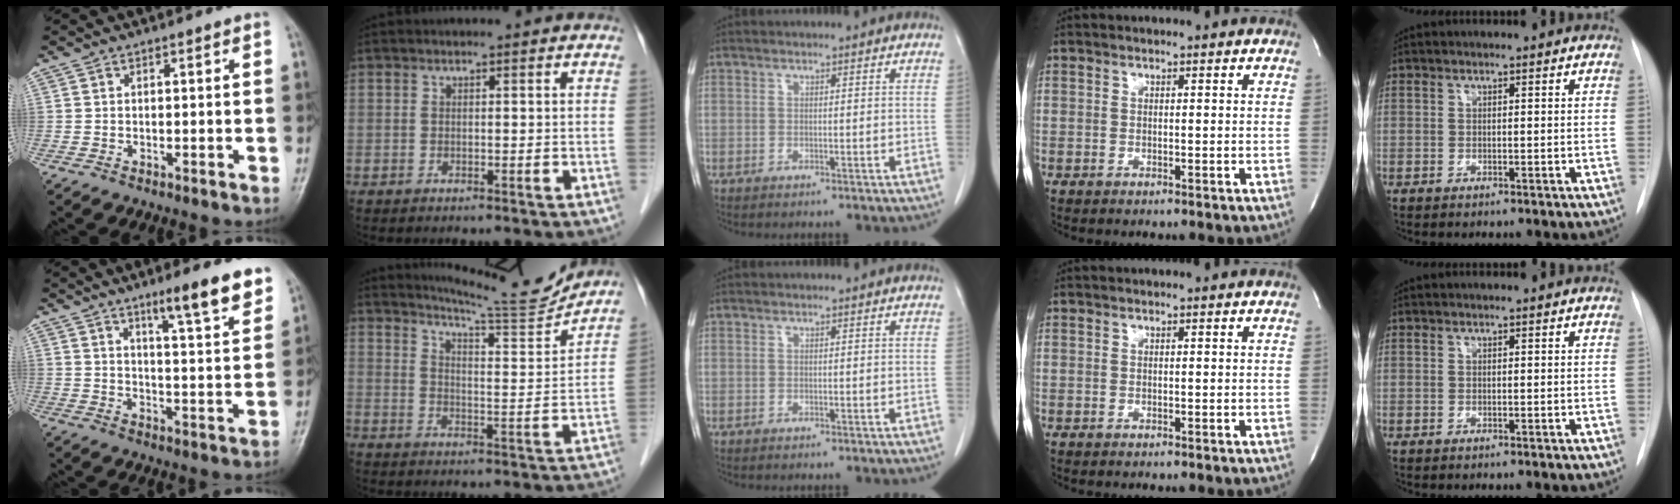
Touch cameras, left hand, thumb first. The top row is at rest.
{"thumb": {"total": 10.3, "force": [7.2, 1.2, 7.2], "torque": [-0.088, -0.048, 0.105]}, "index": {"total": 11.5, "force": [11.3, -0.9, 2.2], "torque": [-0.040, -0.030, 0.160]}}